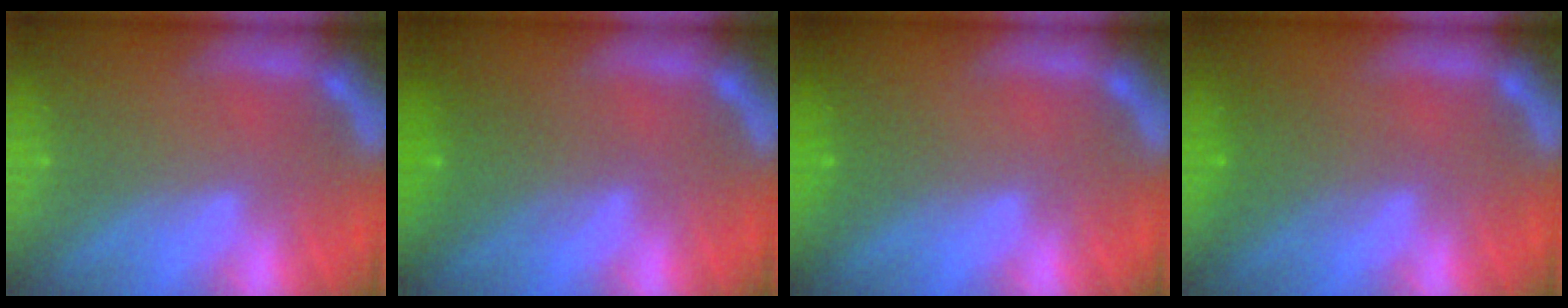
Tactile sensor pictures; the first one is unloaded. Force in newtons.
{"total": 3.0}
{"total": 0.9}
{"total": 2.4}